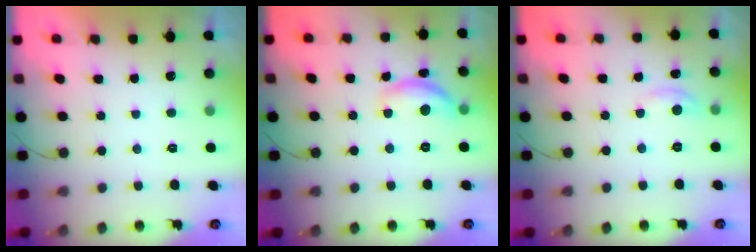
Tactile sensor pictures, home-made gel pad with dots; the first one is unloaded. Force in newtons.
{"total": 10.4, "press": 10.4, "slide": 0.6}
{"total": 3.8, "press": 3.7, "slide": 0.5}